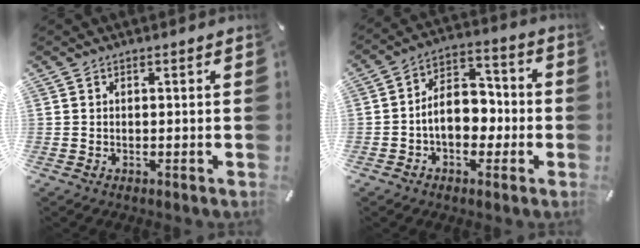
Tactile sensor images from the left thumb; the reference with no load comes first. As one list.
[{"total": 10.6, "force": [-1.9, 7.7, 6.9], "torque": [-0.111, 0.014, -0.034]}]